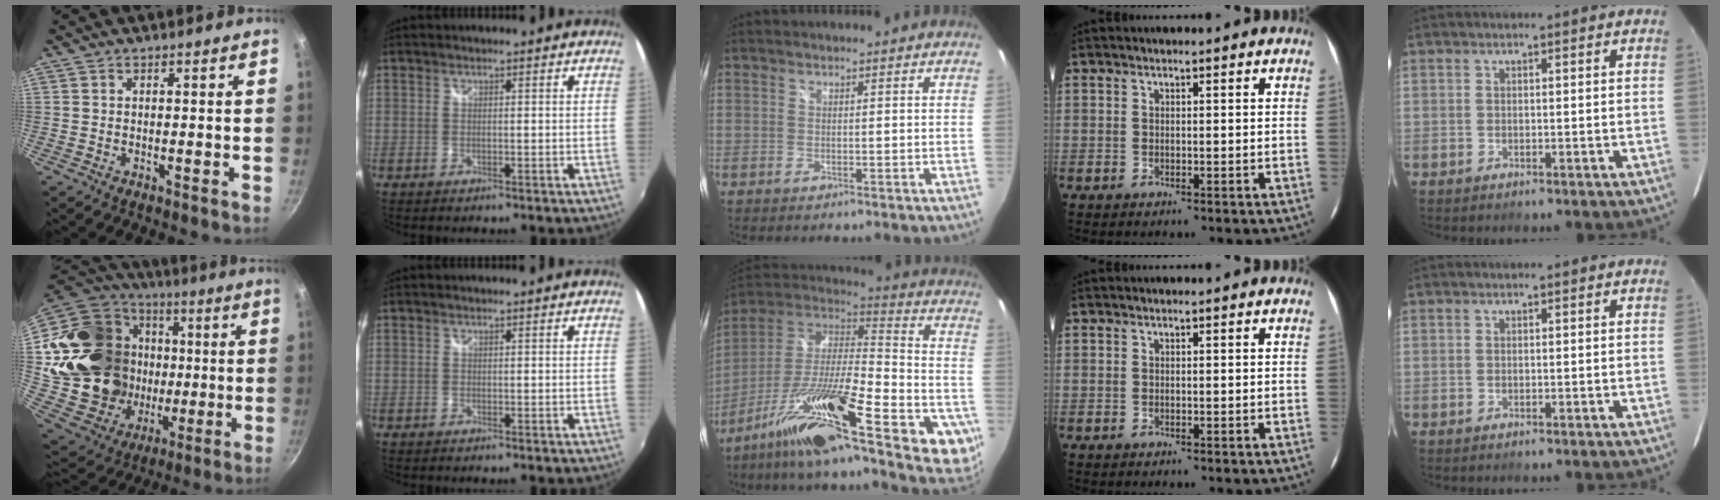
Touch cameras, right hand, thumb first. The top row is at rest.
{"thumb": {"total": 28.6, "force": [1.3, 22.9, 17.1], "torque": [-0.310, 0.033, 0.048]}, "middle": {"total": 28.6, "force": [-16.0, 6.9, 22.7], "torque": [-0.330, -0.029, -0.263]}}